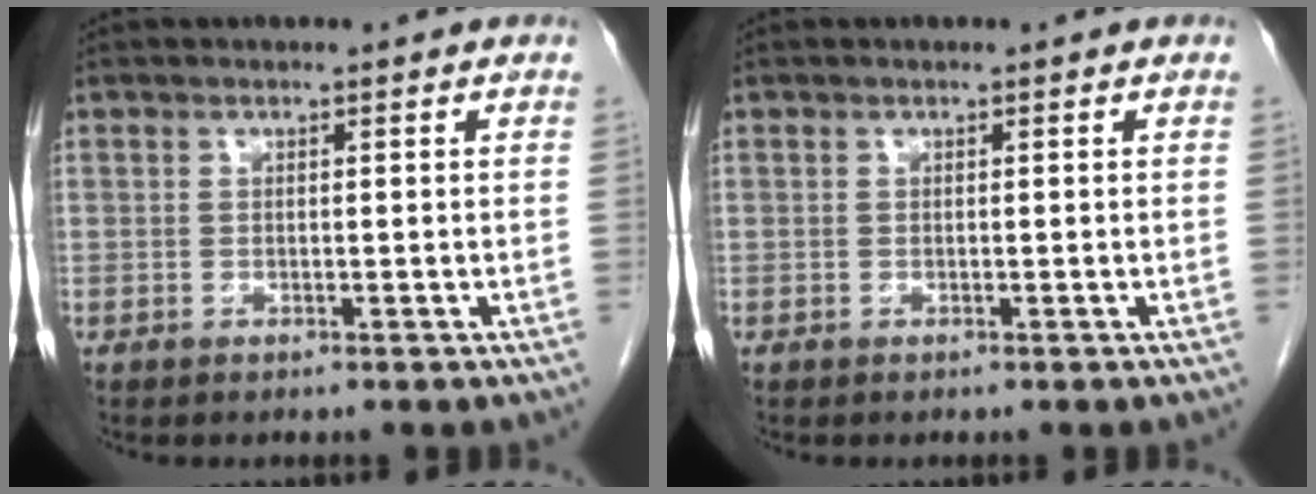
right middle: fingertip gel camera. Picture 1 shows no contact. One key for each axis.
{"total": 0.0}